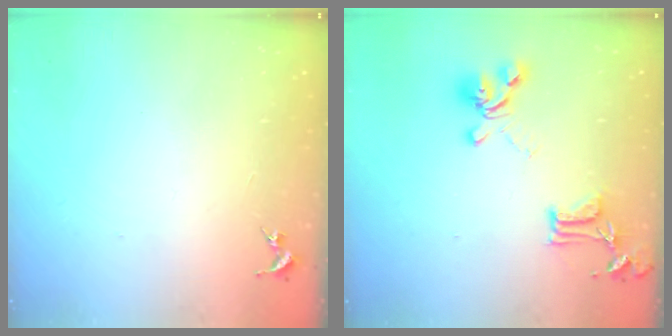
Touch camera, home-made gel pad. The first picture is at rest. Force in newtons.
{"total": 15.9, "press": 15.9, "slide": 1.0}